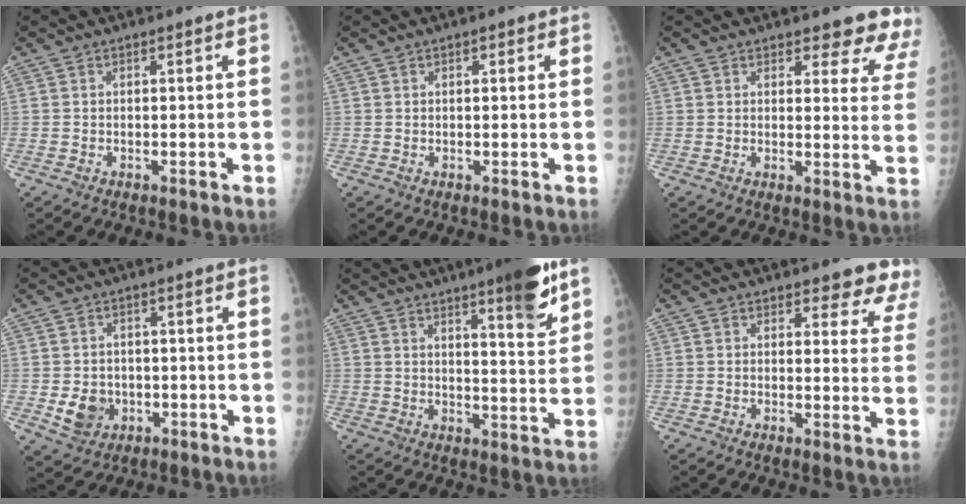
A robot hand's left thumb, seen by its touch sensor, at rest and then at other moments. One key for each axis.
{"total": 1.1, "fx": 0.5, "fy": 0.7, "fz": 0.7, "tx": -0.002, "ty": 0.000, "tz": 0.006}
{"total": 9.4, "fx": 8.6, "fy": 3.6, "fz": 1.7, "tx": 0.032, "ty": -0.055, "tz": 0.069}
{"total": 5.6, "fx": -1.3, "fy": 4.8, "fz": 2.6, "tx": -0.022, "ty": 0.005, "tz": -0.010}
{"total": 11.9, "fx": 7.4, "fy": 1.9, "fz": 9.1, "tx": -0.110, "ty": -0.043, "tz": 0.101}
{"total": 8.3, "fx": 7.5, "fy": 3.4, "fz": 1.4, "tx": 0.036, "ty": -0.044, "tz": 0.057}